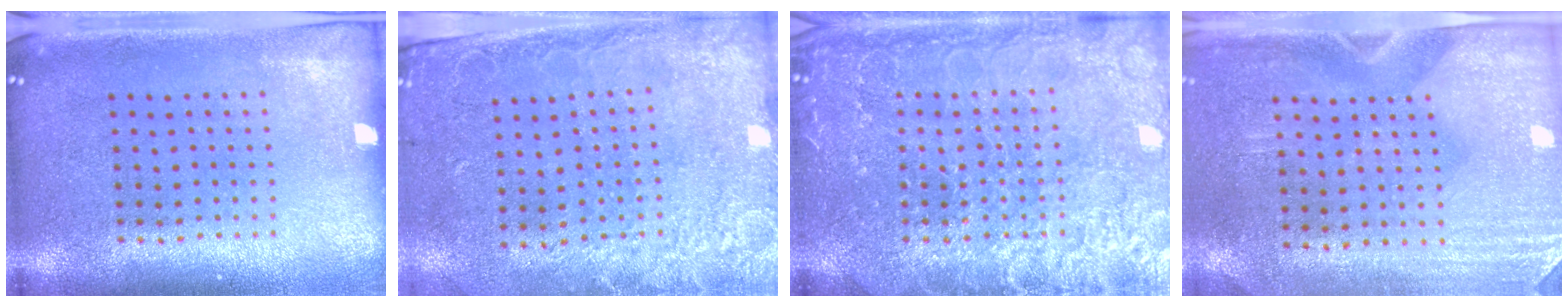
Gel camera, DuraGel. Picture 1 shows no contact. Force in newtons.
{"total": 2.6, "press": 2.0, "slide": 1.7}
{"total": 4.3, "press": 4.3, "slide": 0.5}
{"total": 2.9, "press": 2.5, "slide": 1.4}